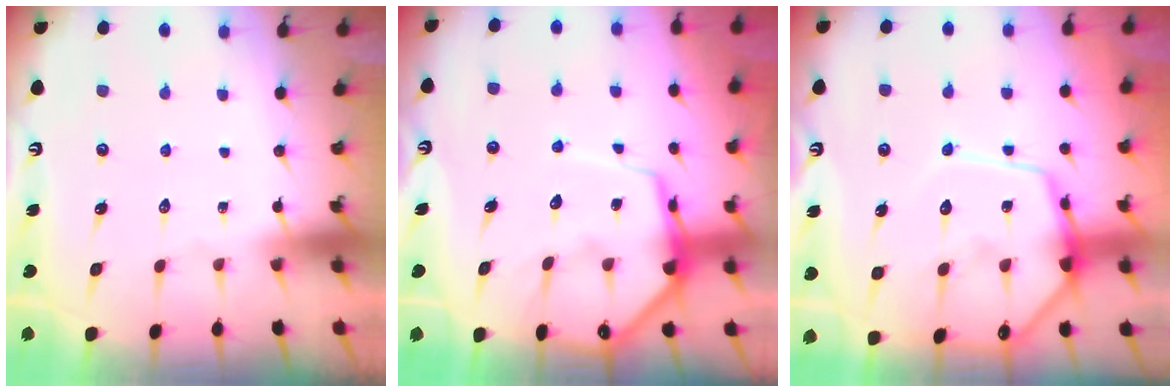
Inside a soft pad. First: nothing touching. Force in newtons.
{"total": 11.5, "press": 11.4, "slide": 1.2}
{"total": 14.3, "press": 14.2, "slide": 1.4}